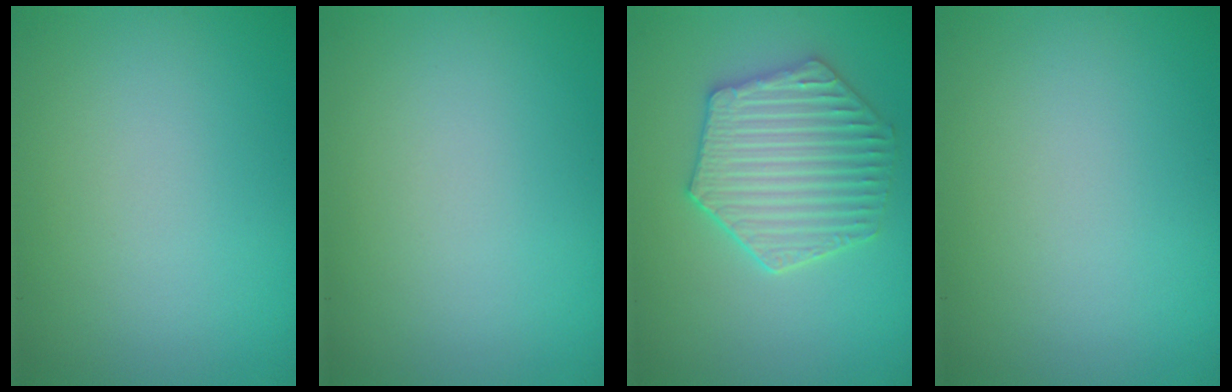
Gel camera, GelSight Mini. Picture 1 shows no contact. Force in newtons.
{"total": 0.0}
{"total": 5.2, "press": 4.4, "slide": 2.7}
{"total": 0.0}